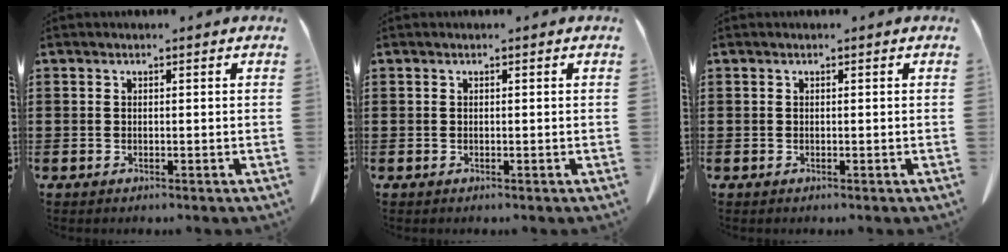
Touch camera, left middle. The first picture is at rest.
{"total": 0.0}
{"total": 0.0}